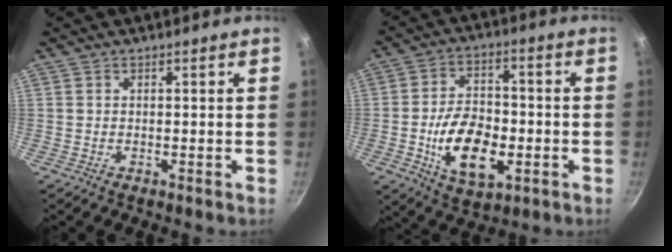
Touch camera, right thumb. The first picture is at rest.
{"total": 14.6, "force": [-3.6, 8.5, 11.3], "torque": [-0.172, 0.017, -0.055]}